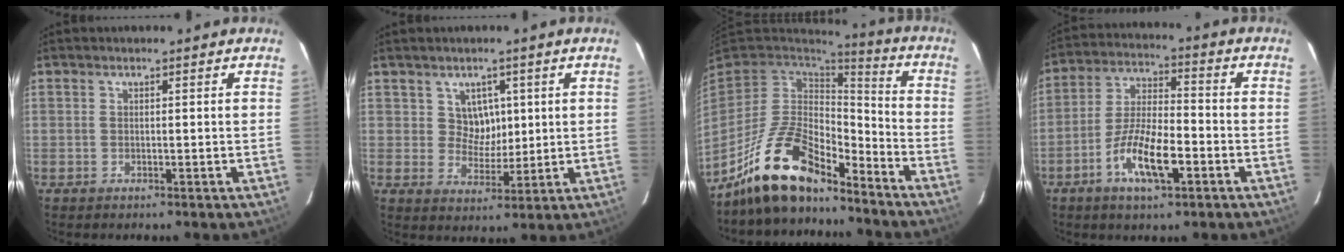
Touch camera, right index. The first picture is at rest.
{"total": 4.8, "force": [1.6, 4.3, 1.2], "torque": [-0.016, 0.006, 0.034]}
{"total": 16.2, "force": [-12.5, 5.8, 8.5], "torque": [-0.190, -0.006, -0.229]}
{"total": 11.4, "force": [-5.1, 3.5, 9.6], "torque": [-0.195, -0.003, -0.094]}